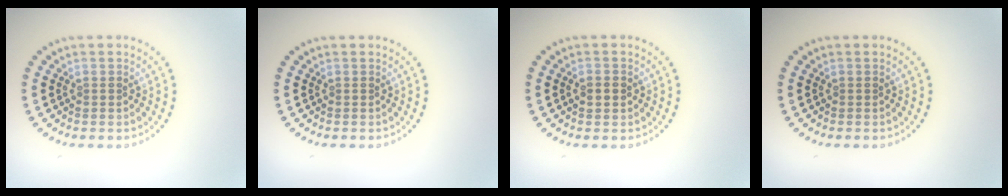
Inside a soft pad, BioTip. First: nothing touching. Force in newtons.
{"total": 0.0}
{"total": 1.7, "press": 1.7, "slide": 0.1}
{"total": 0.0}